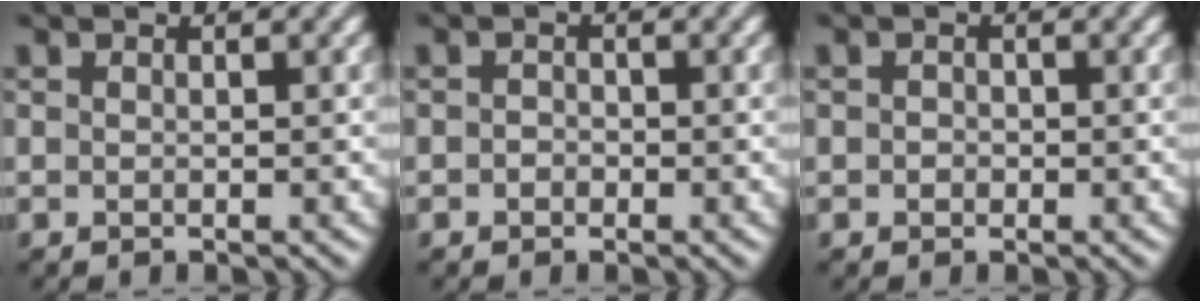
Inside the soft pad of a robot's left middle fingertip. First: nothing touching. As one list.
[{"total": 0.7, "force": [-0.6, 0.5, 0.0], "torque": [0.005, 0.000, -0.012]}, {"total": 0.6, "force": [-0.3, 0.5, 0.1], "torque": [0.003, -0.002, -0.006]}]